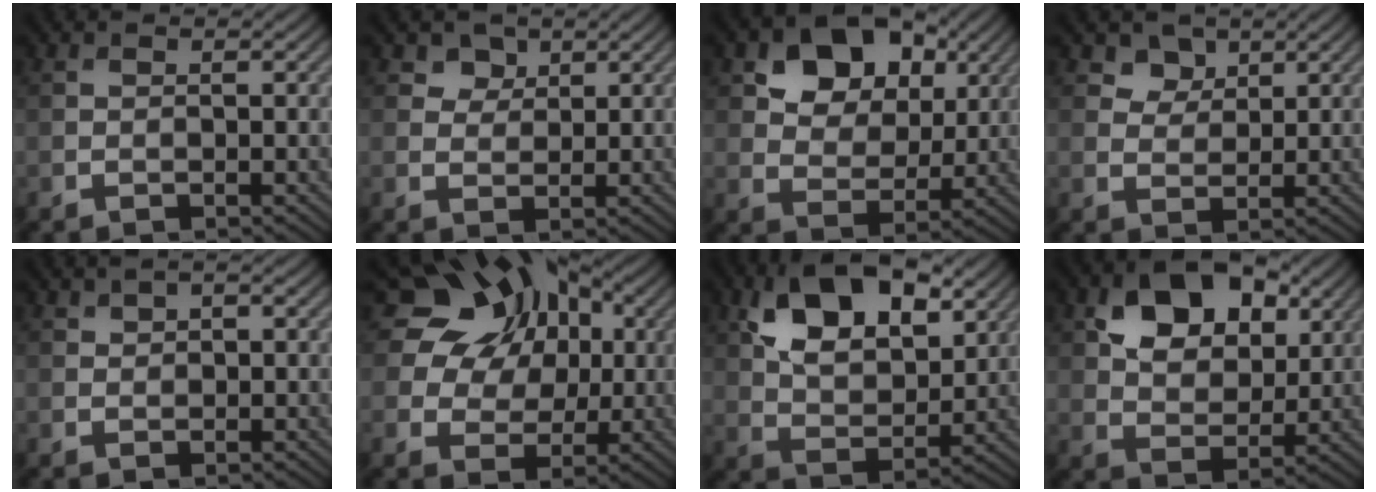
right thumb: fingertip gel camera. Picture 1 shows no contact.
{"total": 2.4, "force": [1.5, 1.8, 0.7], "torque": [-0.015, -0.006, 0.025]}
{"total": 11.8, "force": [5.5, 8.1, 6.7], "torque": [-0.131, 0.012, 0.086]}
{"total": 3.0, "force": [2.0, 2.1, 0.9], "torque": [-0.022, -0.011, 0.037]}
{"total": 1.9, "force": [0.8, 1.1, 1.3], "torque": [-0.022, 0.003, 0.014]}
{"total": 14.5, "force": [5.7, 11.2, 7.3], "torque": [-0.168, 0.055, 0.100]}
{"total": 12.8, "force": [5.7, 7.0, 9.1], "torque": [-0.169, 0.008, 0.105]}
{"total": 10.9, "force": [4.7, 6.9, 7.0], "torque": [-0.126, 0.005, 0.071]}